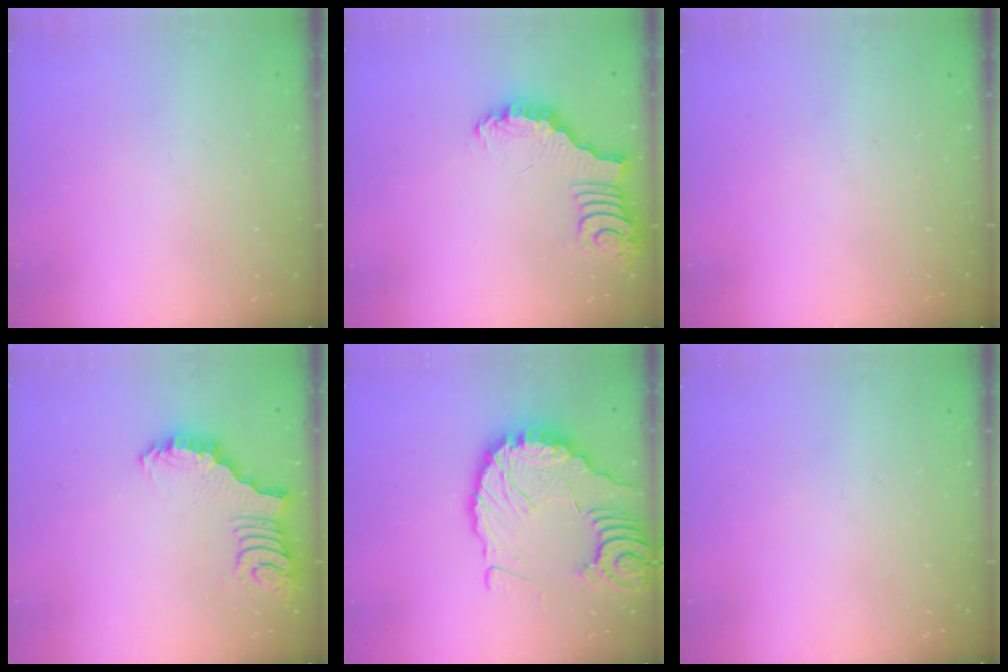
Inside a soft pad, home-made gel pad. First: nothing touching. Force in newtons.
{"total": 3.3, "press": 3.3, "slide": 0.4}
{"total": 0.0}
{"total": 2.6, "press": 2.5, "slide": 0.5}
{"total": 16.8, "press": 16.8, "slide": 1.8}
{"total": 0.0}